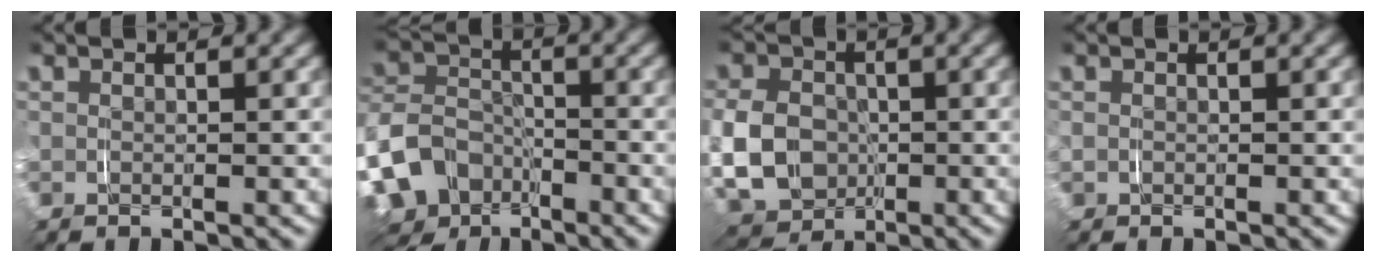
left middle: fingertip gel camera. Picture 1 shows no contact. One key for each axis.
{"total": 9.3, "fx": -3.8, "fy": 7.8, "fz": 3.4, "tx": -0.100, "ty": -0.037, "tz": -0.061}
{"total": 7.1, "fx": -0.9, "fy": 6.0, "fz": 3.8, "tx": -0.095, "ty": -0.018, "tz": -0.012}
{"total": 0.9, "fx": 0.0, "fy": 0.9, "fz": 0.3, "tx": -0.013, "ty": 0.001, "tz": -0.002}